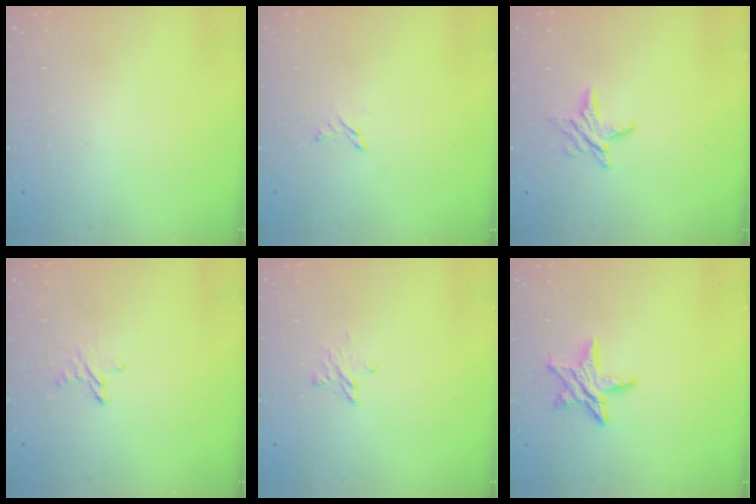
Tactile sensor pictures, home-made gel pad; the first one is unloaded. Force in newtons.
{"total": 2.6, "press": 2.6, "slide": 0.3}
{"total": 6.5, "press": 6.5, "slide": 0.5}
{"total": 3.9, "press": 3.9, "slide": 0.4}
{"total": 3.5, "press": 3.5, "slide": 0.3}
{"total": 10.0, "press": 10.0, "slide": 0.8}